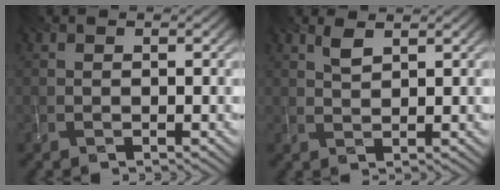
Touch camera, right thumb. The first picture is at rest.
{"total": 1.9, "force": [1.3, 0.5, 1.3], "torque": [-0.035, 0.001, 0.027]}